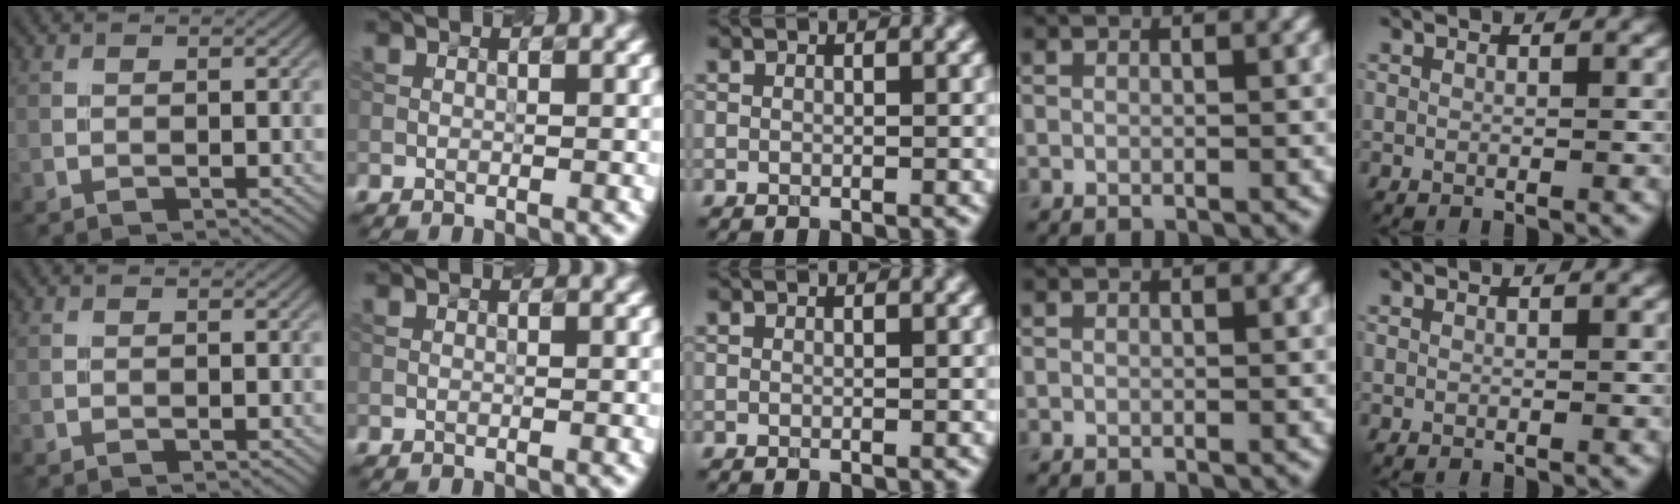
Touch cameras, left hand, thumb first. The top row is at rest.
{}